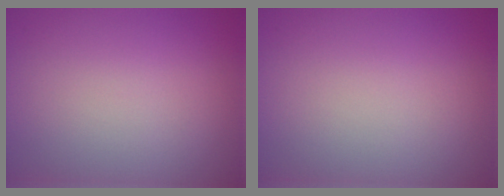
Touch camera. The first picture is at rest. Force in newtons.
{"total": 0.0}